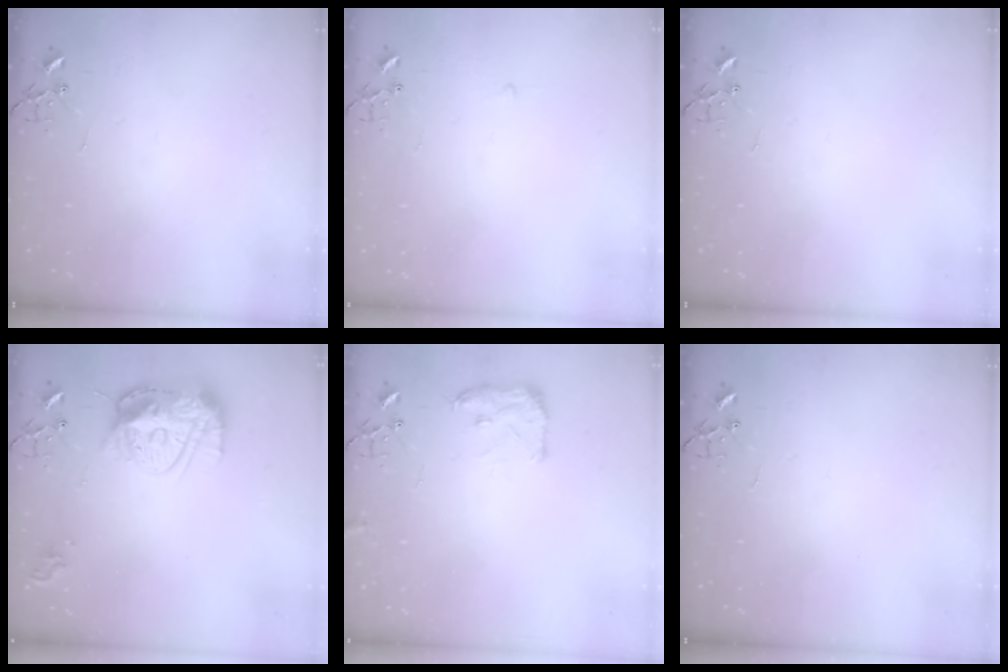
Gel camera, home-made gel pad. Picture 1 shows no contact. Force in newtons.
{"total": 2.3, "press": 2.3, "slide": 0.3}
{"total": 0.0}
{"total": 19.1, "press": 19.1, "slide": 1.5}
{"total": 8.9, "press": 8.8, "slide": 0.6}
{"total": 0.0}